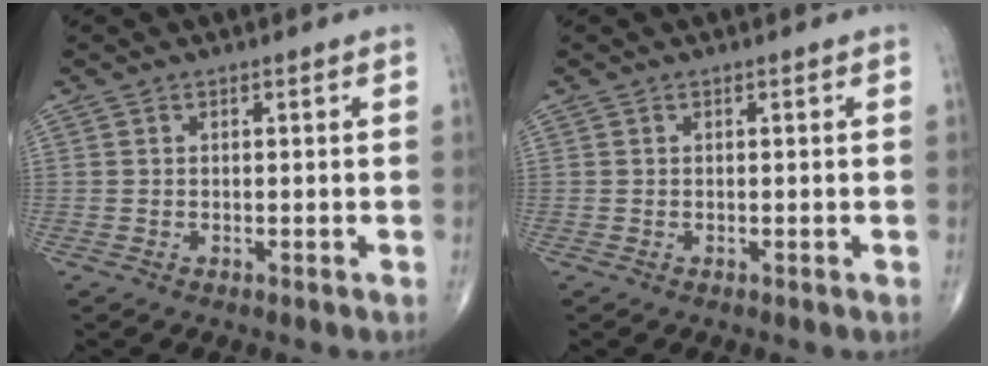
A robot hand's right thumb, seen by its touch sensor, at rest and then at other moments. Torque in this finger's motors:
{"motor_torque": [0.00, 0.00, -0.04, 0.04, 0.00]}